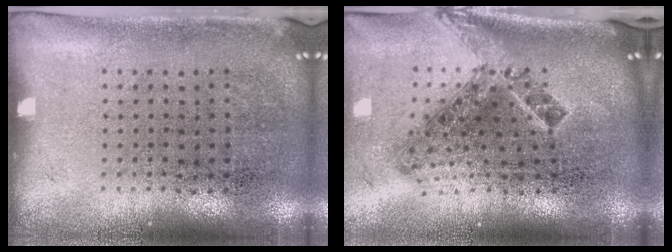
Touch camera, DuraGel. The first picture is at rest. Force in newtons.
{"total": 2.0, "press": 1.4, "slide": 1.4}